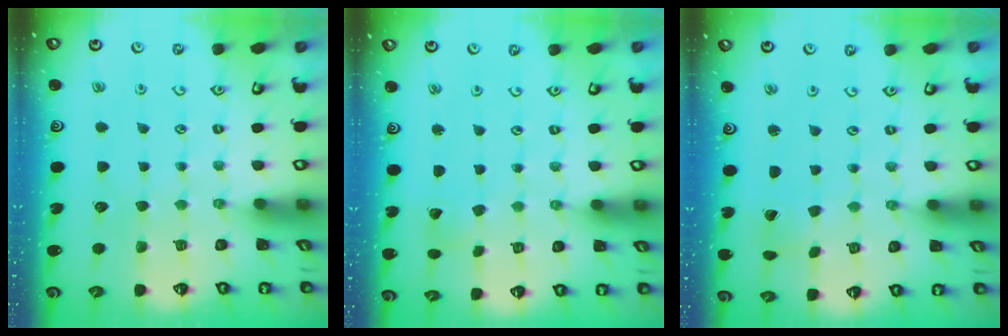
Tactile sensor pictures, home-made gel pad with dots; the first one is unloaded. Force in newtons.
{"total": 2.8, "press": 2.8, "slide": 0.0}
{"total": 1.7, "press": 1.7, "slide": 0.1}